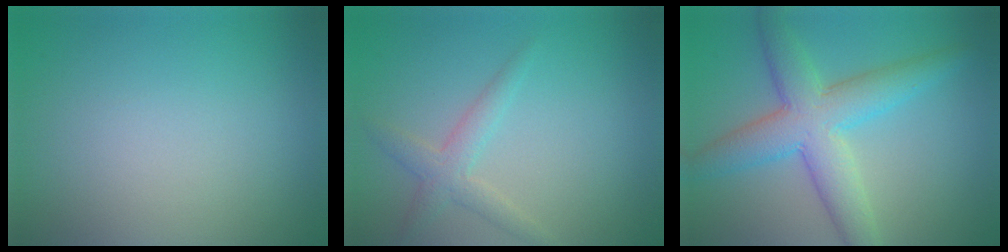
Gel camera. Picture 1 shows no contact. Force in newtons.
{"total": 2.4, "press": 2.4, "slide": 0.1}
{"total": 6.6, "press": 6.6, "slide": 0.1}